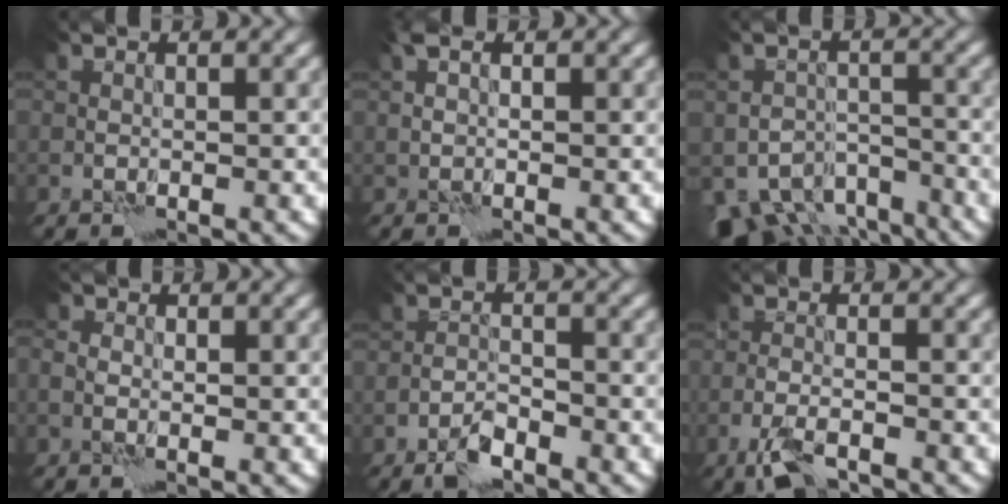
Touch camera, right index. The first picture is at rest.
{"total": 1.2, "force": [0.5, 0.5, 1.0], "torque": [-0.023, 0.007, 0.006]}
{"total": 7.5, "force": [-5.6, 4.1, 2.9], "torque": [-0.042, -0.015, -0.084]}
{"total": 1.5, "force": [0.0, 1.2, 0.9], "torque": [-0.013, 0.004, -0.007]}
{"total": 2.4, "force": [-1.9, 0.7, 1.2], "torque": [-0.023, 0.004, -0.040]}
{"total": 3.4, "force": [-2.5, 0.9, 2.2], "torque": [-0.053, -0.005, -0.056]}